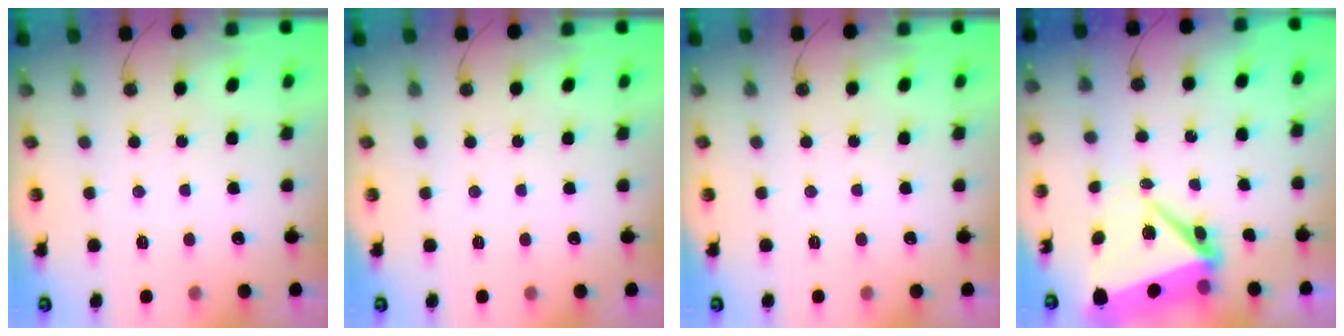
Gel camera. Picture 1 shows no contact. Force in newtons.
{"total": 0.0}
{"total": 0.0}
{"total": 9.0, "press": 8.9, "slide": 1.7}